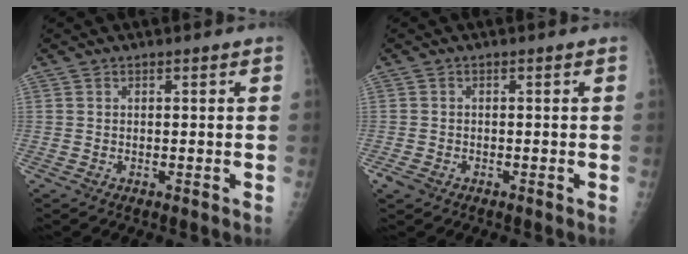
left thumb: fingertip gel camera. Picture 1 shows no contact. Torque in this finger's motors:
{"motor_torque": [0.06, 0.17, -0.09, -0.07, 0.05]}